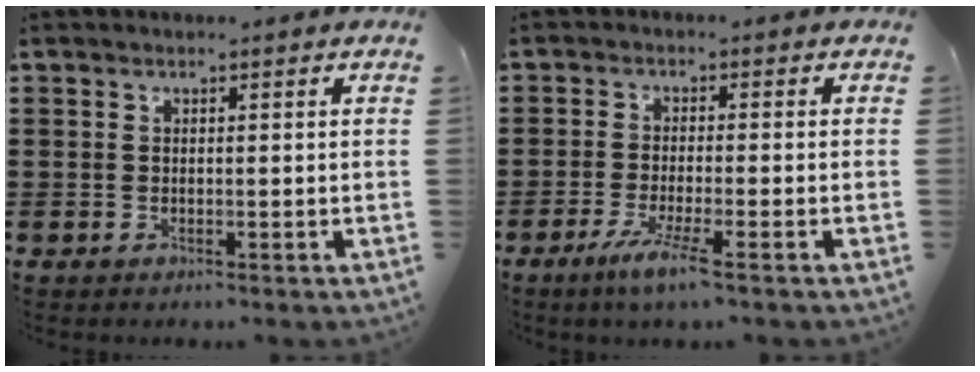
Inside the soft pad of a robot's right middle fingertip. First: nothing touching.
{"total": 4.4, "force": [-2.8, 0.0, 3.4], "torque": [-0.076, -0.014, -0.051]}